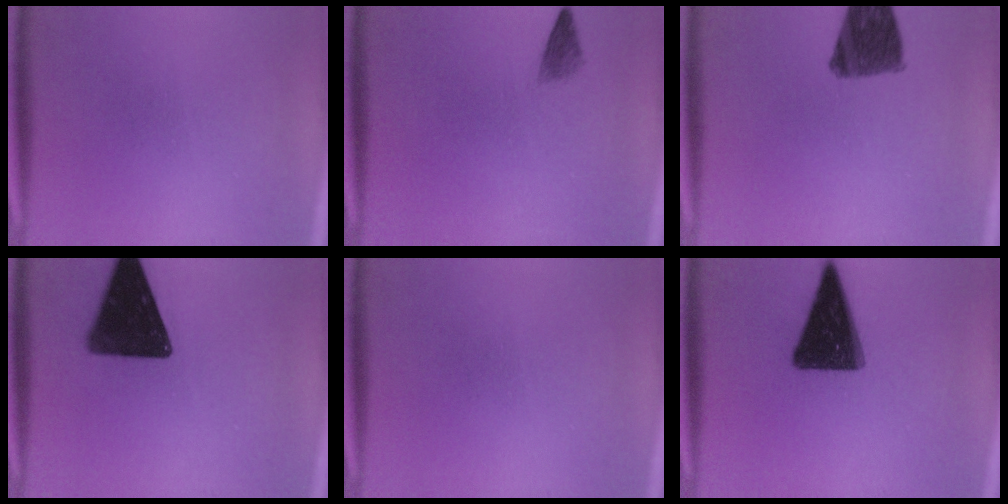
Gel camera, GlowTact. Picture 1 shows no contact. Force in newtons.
{"total": 1.6}
{"total": 9.8}
{"total": 17.1}
{"total": 0.0}
{"total": 15.2}